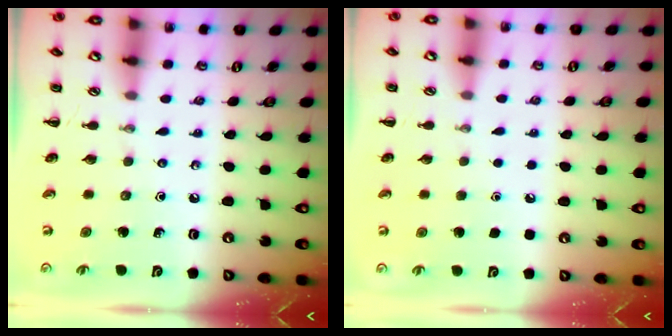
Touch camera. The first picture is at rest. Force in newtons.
{"total": 1.7, "press": 1.7, "slide": 0.1}